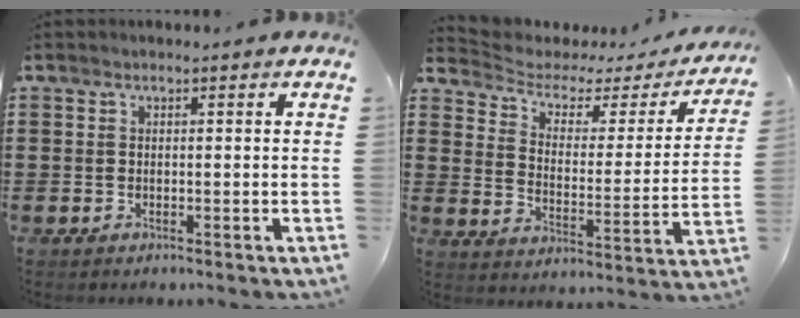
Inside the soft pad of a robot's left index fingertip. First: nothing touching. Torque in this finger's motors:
{"motor_torque": [-1.16, -0.97, -0.89, -0.21]}